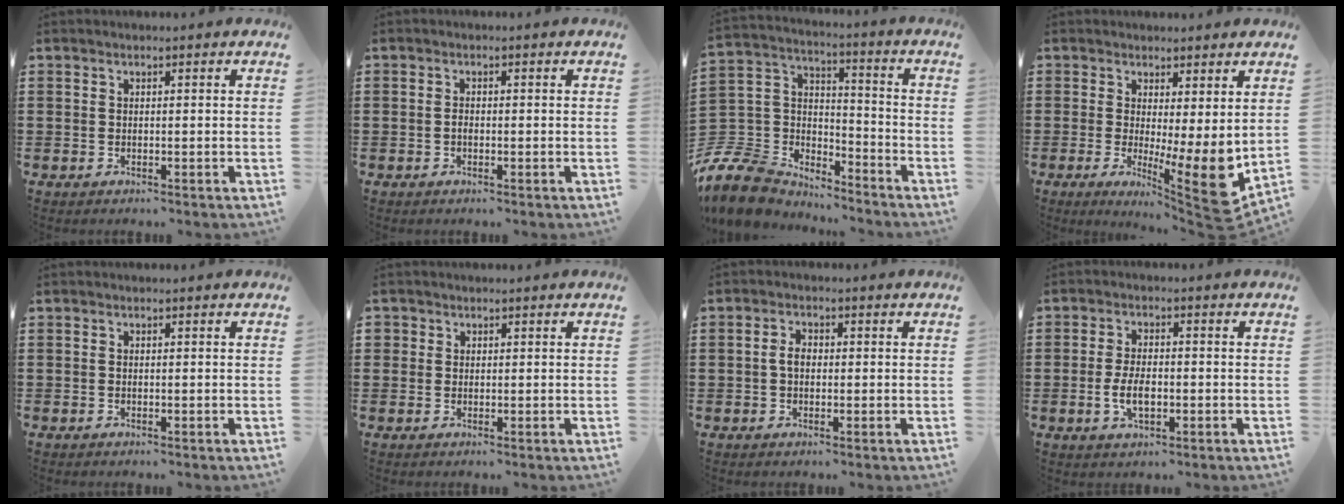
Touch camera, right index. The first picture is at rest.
{"total": 0.9, "force": [-0.3, 0.5, 0.6], "torque": [-0.014, -0.002, -0.006]}
{"total": 9.4, "force": [-7.8, 5.0, 1.8], "torque": [-0.087, 0.003, -0.156]}
{"total": 8.1, "force": [0.1, 1.3, 8.0], "torque": [-0.108, -0.034, 0.009]}
{"total": 0.0}
{"total": 1.2, "force": [0.5, 1.1, 0.1], "torque": [-0.006, 0.005, 0.009]}
{"total": 2.2, "force": [-0.1, 1.4, 1.7], "torque": [-0.034, 0.007, -0.003]}
{"total": 4.7, "force": [-1.0, 2.3, 4.0], "torque": [-0.085, 0.000, -0.020]}